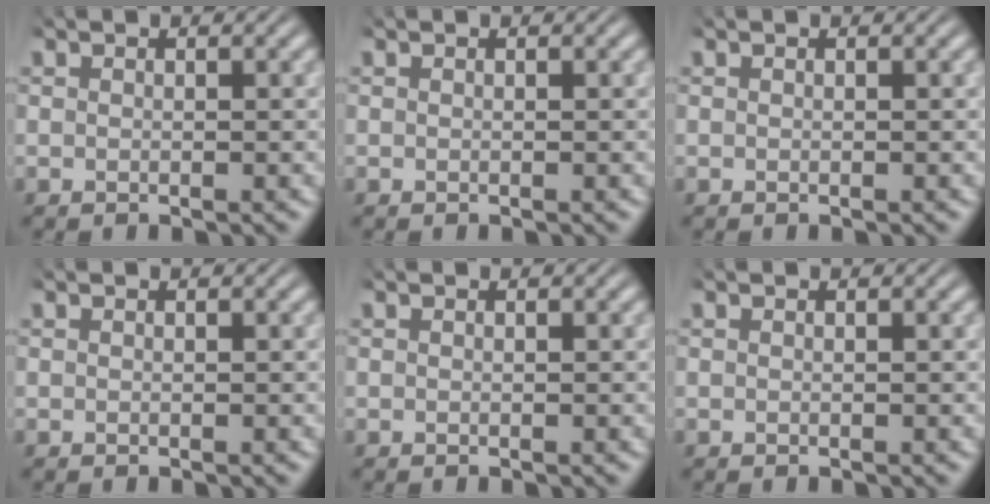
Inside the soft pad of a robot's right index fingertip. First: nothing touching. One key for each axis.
{"total": 0.0}
{"total": 0.0}
{"total": 0.0}
{"total": 0.0}
{"total": 0.0}